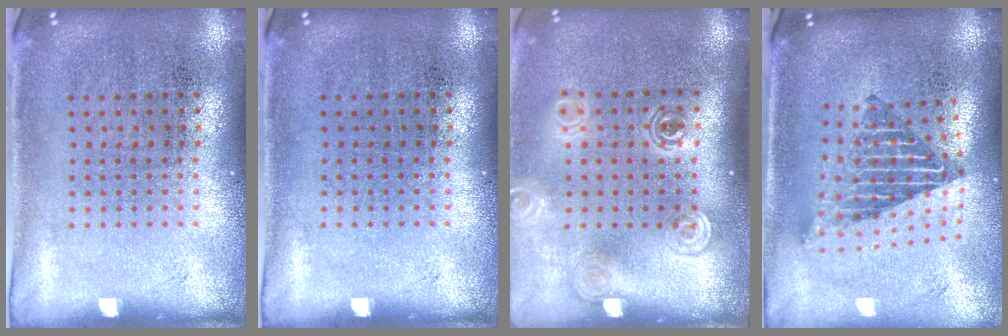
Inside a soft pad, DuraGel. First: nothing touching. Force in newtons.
{"total": 0.0}
{"total": 1.9, "press": 1.4, "slide": 1.2}
{"total": 2.2, "press": 1.6, "slide": 1.6}